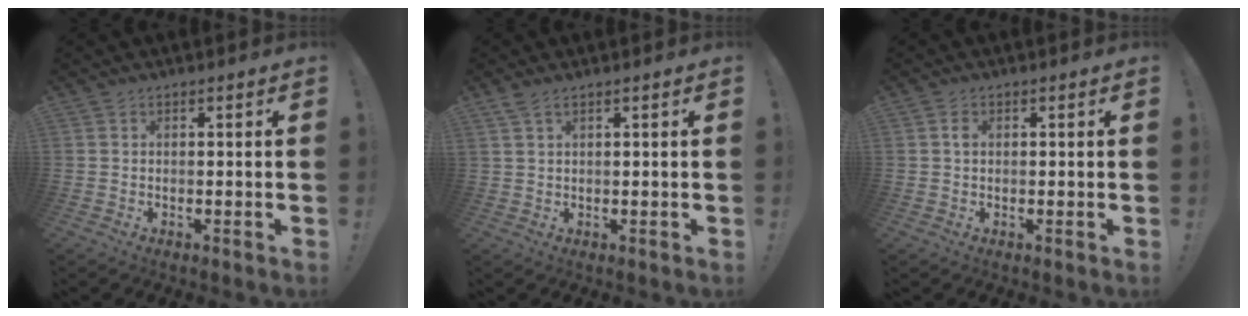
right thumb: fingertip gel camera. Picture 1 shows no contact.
{"total": 2.5, "force": [1.5, 0.8, 1.9], "torque": [-0.040, 0.001, 0.028]}
{"total": 1.6, "force": [0.4, 1.0, 1.2], "torque": [-0.022, 0.005, 0.005]}